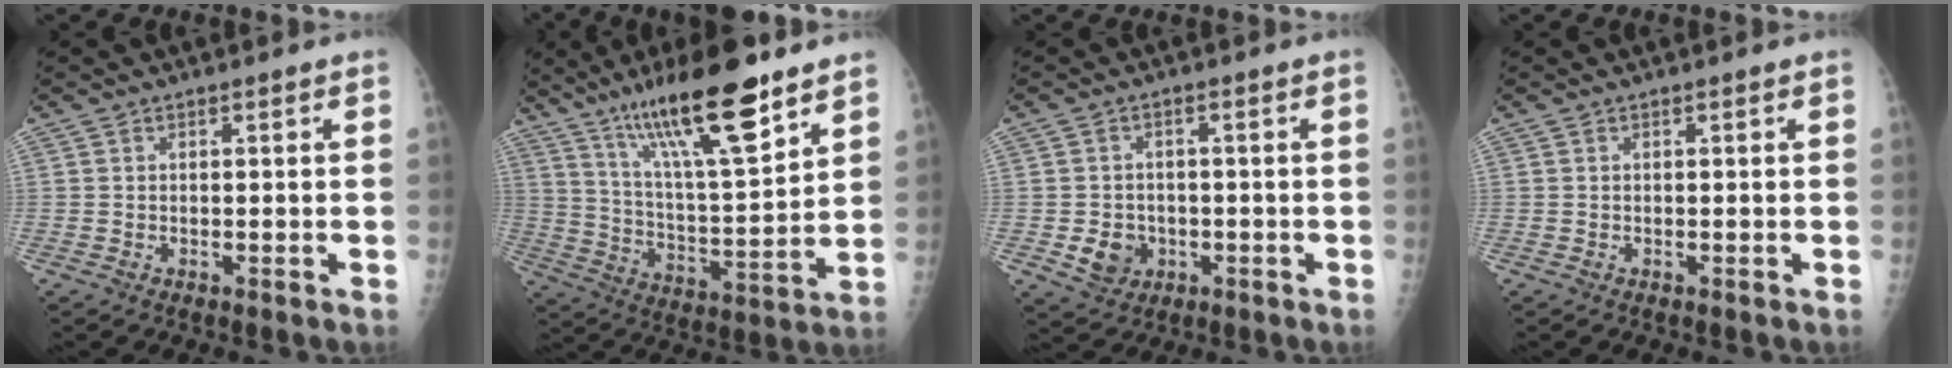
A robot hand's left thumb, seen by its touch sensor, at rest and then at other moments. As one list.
[{"total": 19.8, "force": [13.1, 3.9, 14.4], "torque": [-0.228, -0.062, 0.232]}, {"total": 5.4, "force": [-1.4, 4.6, 2.3], "torque": [-0.021, 0.005, -0.014]}, {"total": 0.0}]